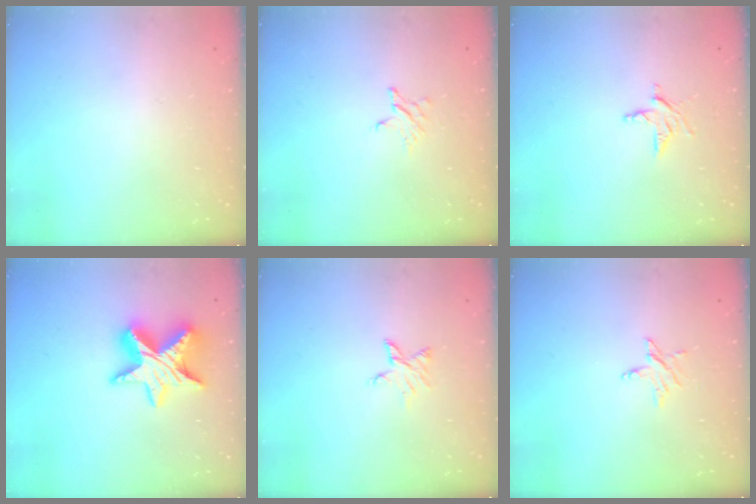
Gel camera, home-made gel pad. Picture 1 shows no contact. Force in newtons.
{"total": 2.5, "press": 2.5, "slide": 0.3}
{"total": 5.2, "press": 5.2, "slide": 0.4}
{"total": 13.9, "press": 13.9, "slide": 0.9}
{"total": 3.6, "press": 3.6, "slide": 0.3}
{"total": 3.4, "press": 3.4, "slide": 0.2}